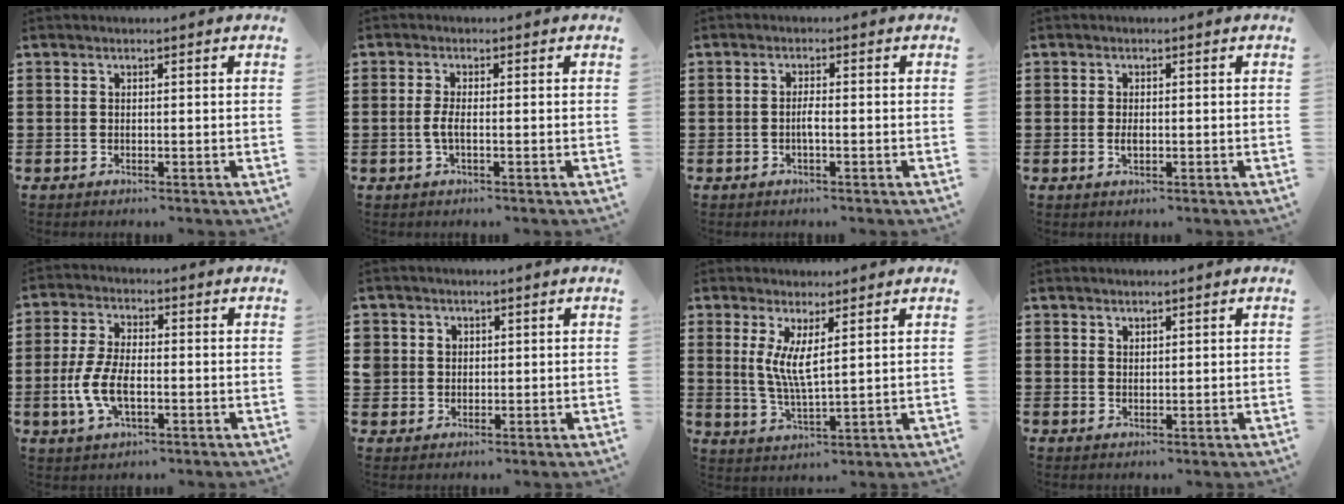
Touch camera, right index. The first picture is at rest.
{"total": 2.4, "force": [-0.6, 0.4, 2.3], "torque": [-0.056, -0.007, -0.017]}
{"total": 1.8, "force": [-0.6, 0.2, 1.6], "torque": [-0.038, -0.002, -0.015]}
{"total": 1.4, "force": [-0.3, 0.7, 1.2], "torque": [-0.022, 0.000, -0.006]}
{"total": 7.1, "force": [-1.9, 3.3, 6.0], "torque": [-0.136, -0.004, -0.039]}
{"total": 2.5, "force": [0.7, 2.4, 0.3], "torque": [-0.018, 0.012, 0.011]}
{"total": 5.2, "force": [1.9, 1.0, 4.8], "torque": [-0.100, -0.004, 0.033]}
{"total": 1.2, "force": [1.1, 0.5, 0.0], "torque": [-0.003, 0.001, 0.022]}